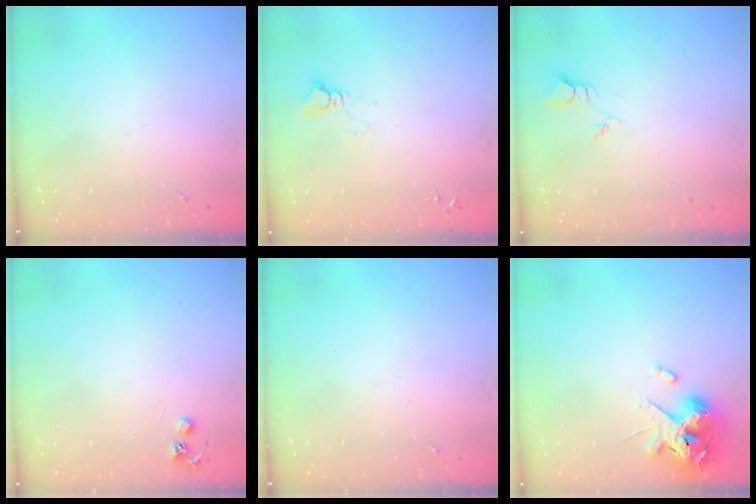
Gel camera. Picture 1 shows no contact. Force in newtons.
{"total": 2.4, "press": 2.4, "slide": 0.1}
{"total": 2.7, "press": 2.7, "slide": 0.3}
{"total": 4.1, "press": 4.1, "slide": 0.5}
{"total": 0.0}
{"total": 14.4, "press": 14.3, "slide": 2.2}